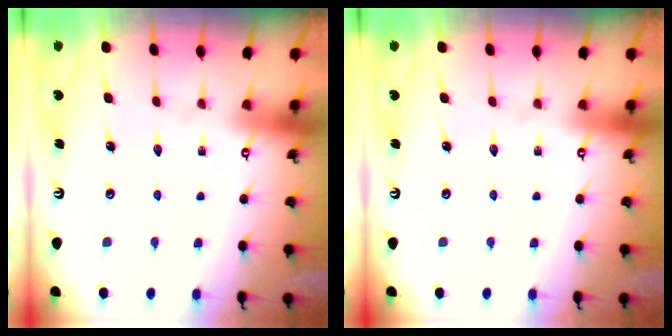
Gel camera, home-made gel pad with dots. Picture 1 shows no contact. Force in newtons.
{"total": 0.0}